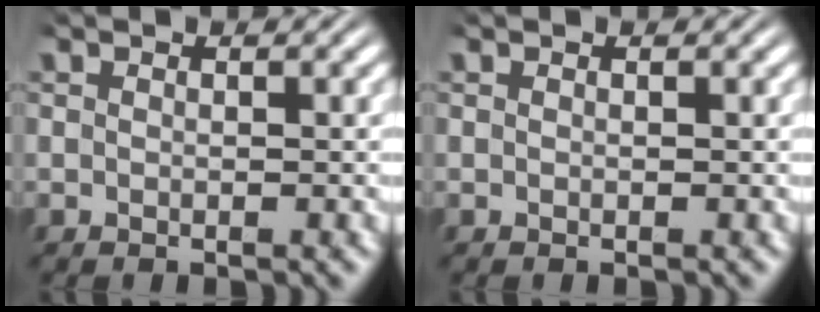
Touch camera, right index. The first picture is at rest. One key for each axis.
{"total": 0.0}